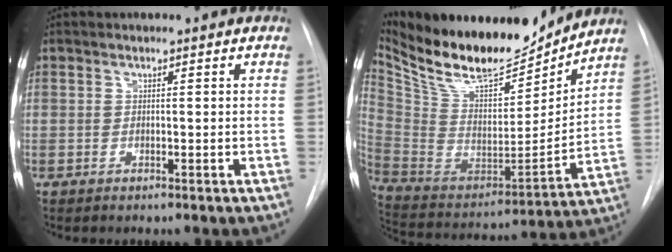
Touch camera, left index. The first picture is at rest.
{"total": 22.1, "force": [19.3, 5.6, 9.2], "torque": [-0.180, -0.015, 0.329]}